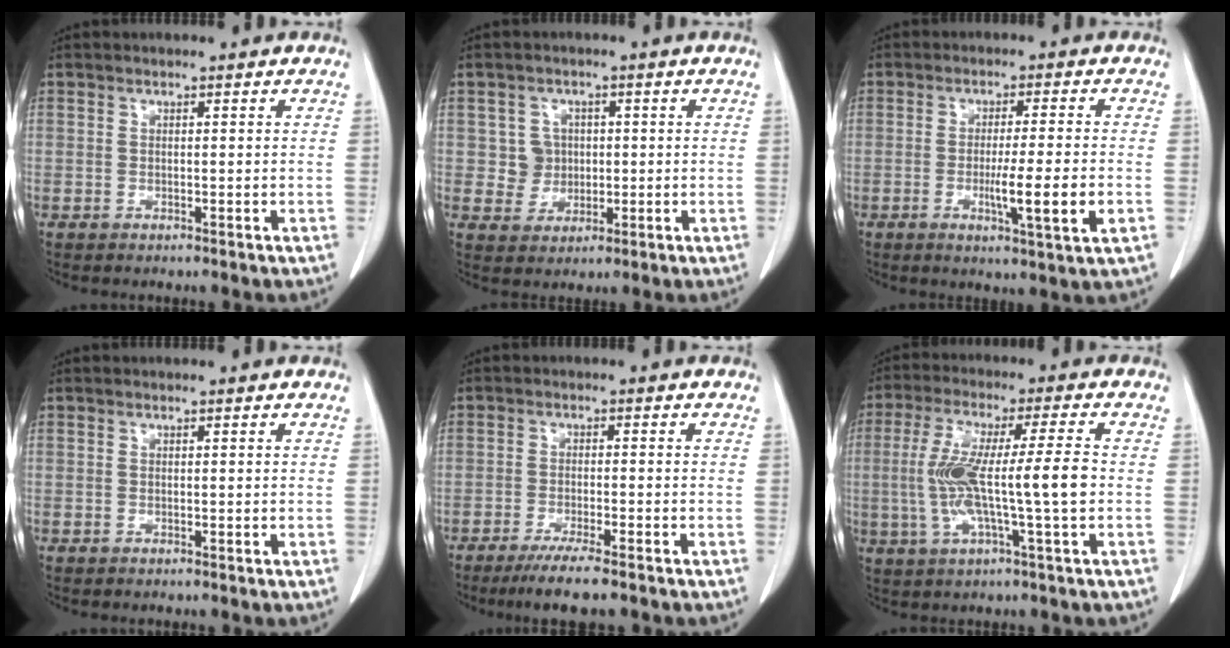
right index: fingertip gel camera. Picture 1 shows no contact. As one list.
[{"total": 4.1, "force": [0.6, 4.0, 0.7], "torque": [-0.004, 0.010, 0.013]}, {"total": 8.0, "force": [-2.0, -0.3, 7.7], "torque": [-0.122, -0.017, -0.031]}, {"total": 0.0}, {"total": 7.0, "force": [-5.3, 0.0, 4.5], "torque": [-0.068, -0.016, -0.082]}, {"total": 11.8, "force": [-1.0, 0.2, 11.8], "torque": [-0.236, 0.009, -0.022]}]